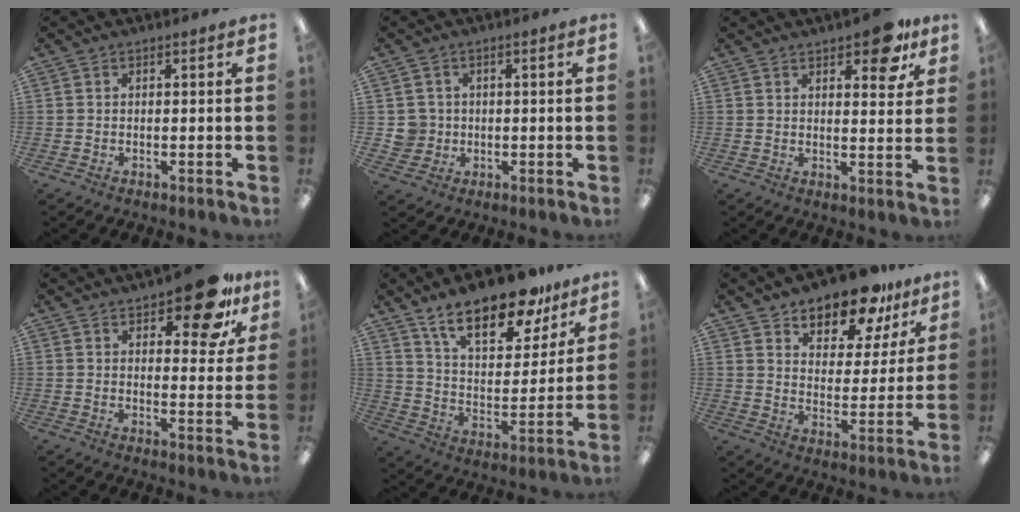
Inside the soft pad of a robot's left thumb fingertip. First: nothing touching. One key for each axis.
{"total": 4.3, "fx": 0.1, "fy": 4.3, "fz": 0.6, "tx": -0.013, "ty": 0.009, "tz": 0.003}
{"total": 9.3, "fx": 6.2, "fy": 3.6, "fz": 5.8, "tx": -0.064, "ty": -0.031, "tz": 0.100}
{"total": 13.1, "fx": 9.1, "fy": 5.0, "fz": 8.0, "tx": -0.097, "ty": -0.051, "tz": 0.151}
{"total": 20.1, "fx": 15.0, "fy": 7.8, "fz": 10.9, "tx": -0.180, "ty": -0.088, "tz": 0.259}
{"total": 13.8, "fx": 11.9, "fy": 5.3, "fz": 4.6, "tx": -0.074, "ty": -0.084, "tz": 0.214}